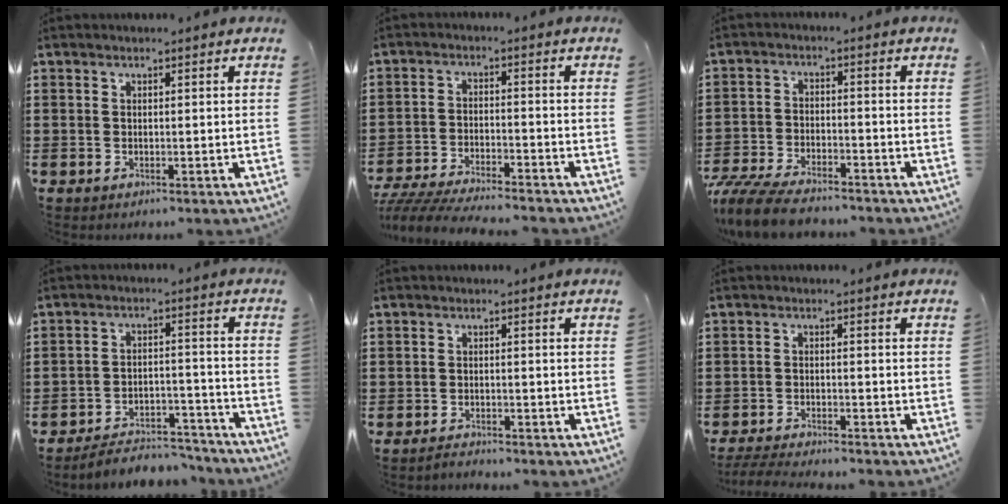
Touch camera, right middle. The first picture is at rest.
{"total": 5.2, "force": [-5.0, 0.2, 1.3], "torque": [-0.036, -0.008, -0.102]}
{"total": 6.8, "force": [-6.3, 1.1, 2.3], "torque": [-0.058, 0.000, -0.124]}
{"total": 5.3, "force": [-5.1, 0.8, 1.0], "torque": [-0.018, 0.007, -0.101]}
{"total": 1.6, "force": [-1.6, 0.2, -0.1], "torque": [-0.003, 0.002, -0.033]}
{"total": 3.3, "force": [-3.2, 0.0, 0.9], "torque": [-0.023, -0.006, -0.065]}